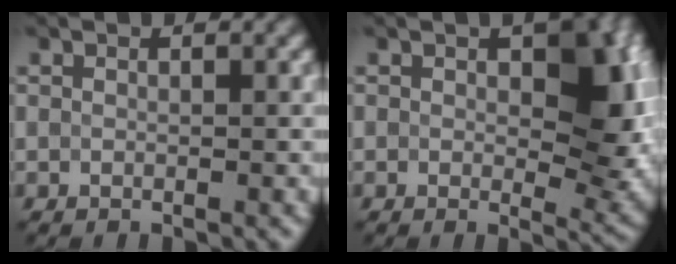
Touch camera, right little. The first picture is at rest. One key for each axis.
{"total": 7.3, "fx": 0.8, "fy": 4.0, "fz": 6.1, "tx": -0.070, "ty": -0.004, "tz": 0.011}